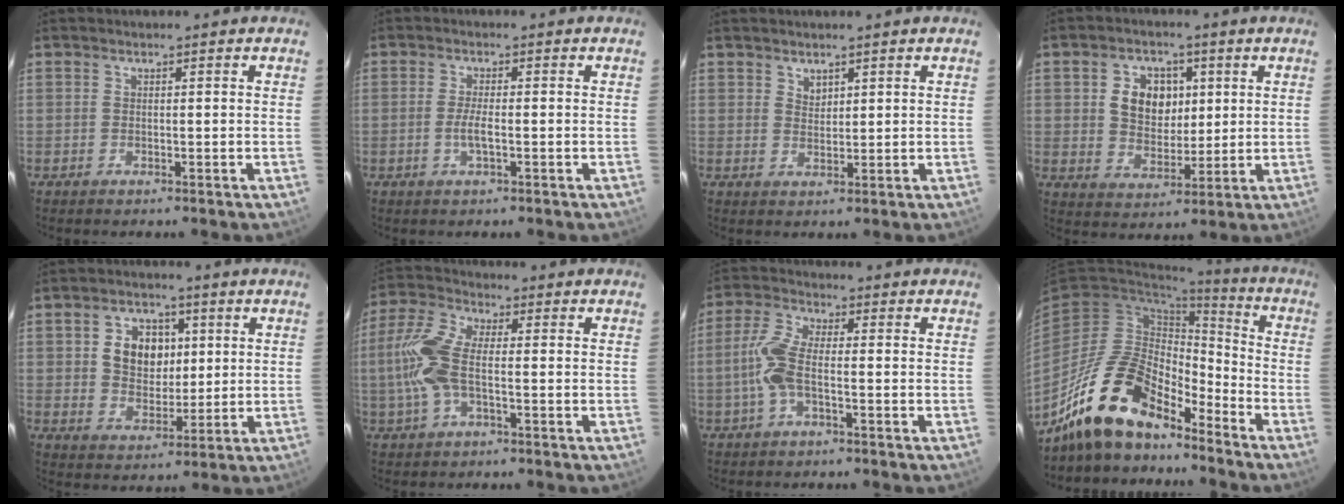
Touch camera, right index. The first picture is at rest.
{"total": 2.9, "force": [-0.8, 0.3, 2.7], "torque": [-0.055, -0.003, -0.016]}
{"total": 1.9, "force": [1.5, 1.1, 0.5], "torque": [-0.004, 0.001, 0.029]}
{"total": 8.7, "force": [2.1, 6.7, 5.2], "torque": [-0.096, 0.017, 0.042]}
{"total": 8.5, "force": [1.9, 6.6, 5.0], "torque": [-0.093, 0.017, 0.040]}
{"total": 10.0, "force": [-1.2, 4.1, 9.1], "torque": [-0.211, 0.011, -0.028]}
{"total": 6.8, "force": [-1.7, 1.9, 6.3], "torque": [-0.146, 0.007, -0.037]}
{"total": 16.6, "force": [-13.4, 5.8, 7.9], "torque": [-0.155, 0.010, -0.250]}